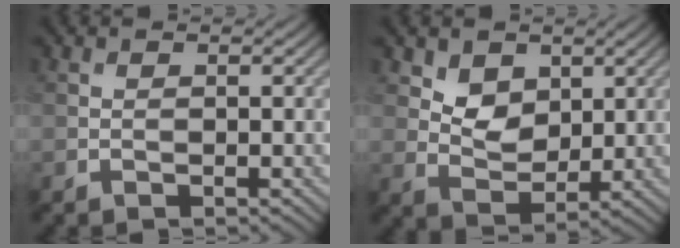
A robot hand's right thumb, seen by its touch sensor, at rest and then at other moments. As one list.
[{"total": 4.5, "force": [2.4, 3.1, 2.2], "torque": [-0.050, -0.014, 0.039]}]